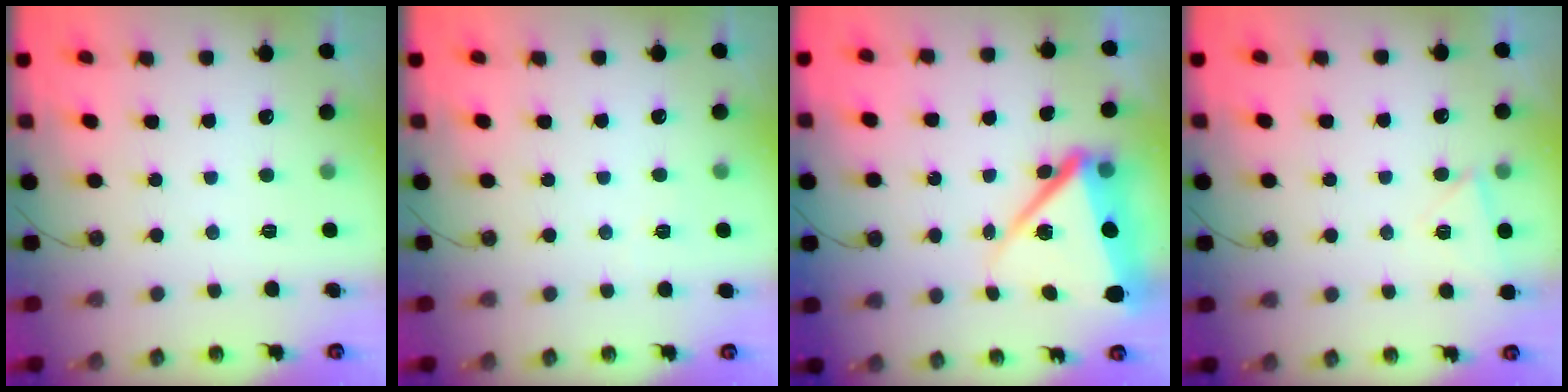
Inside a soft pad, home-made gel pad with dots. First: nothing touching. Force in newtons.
{"total": 2.9, "press": 1.6, "slide": 2.4}
{"total": 11.7, "press": 11.6, "slide": 1.0}
{"total": 5.3, "press": 4.7, "slide": 2.3}